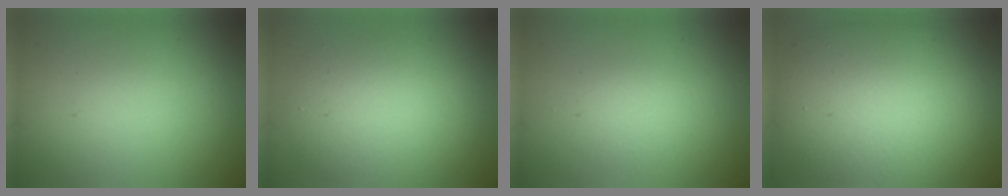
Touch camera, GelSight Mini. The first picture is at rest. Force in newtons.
{"total": 5.5, "press": 5.5, "slide": 0.5}
{"total": 1.6, "press": 1.6, "slide": 0.1}
{"total": 11.2, "press": 11.2, "slide": 0.9}